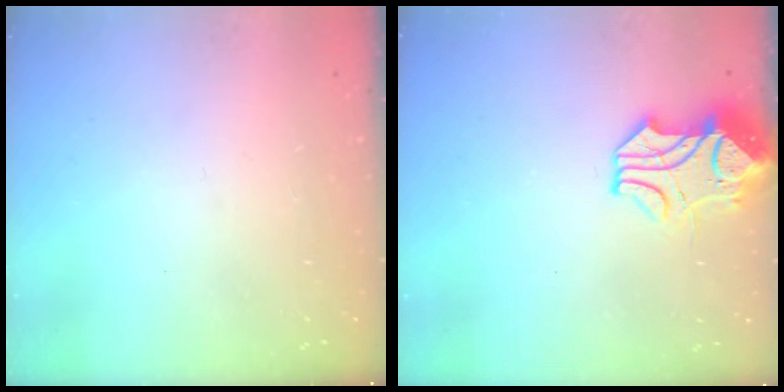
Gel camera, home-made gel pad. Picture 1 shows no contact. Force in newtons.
{"total": 2.8, "press": 2.5, "slide": 1.2}